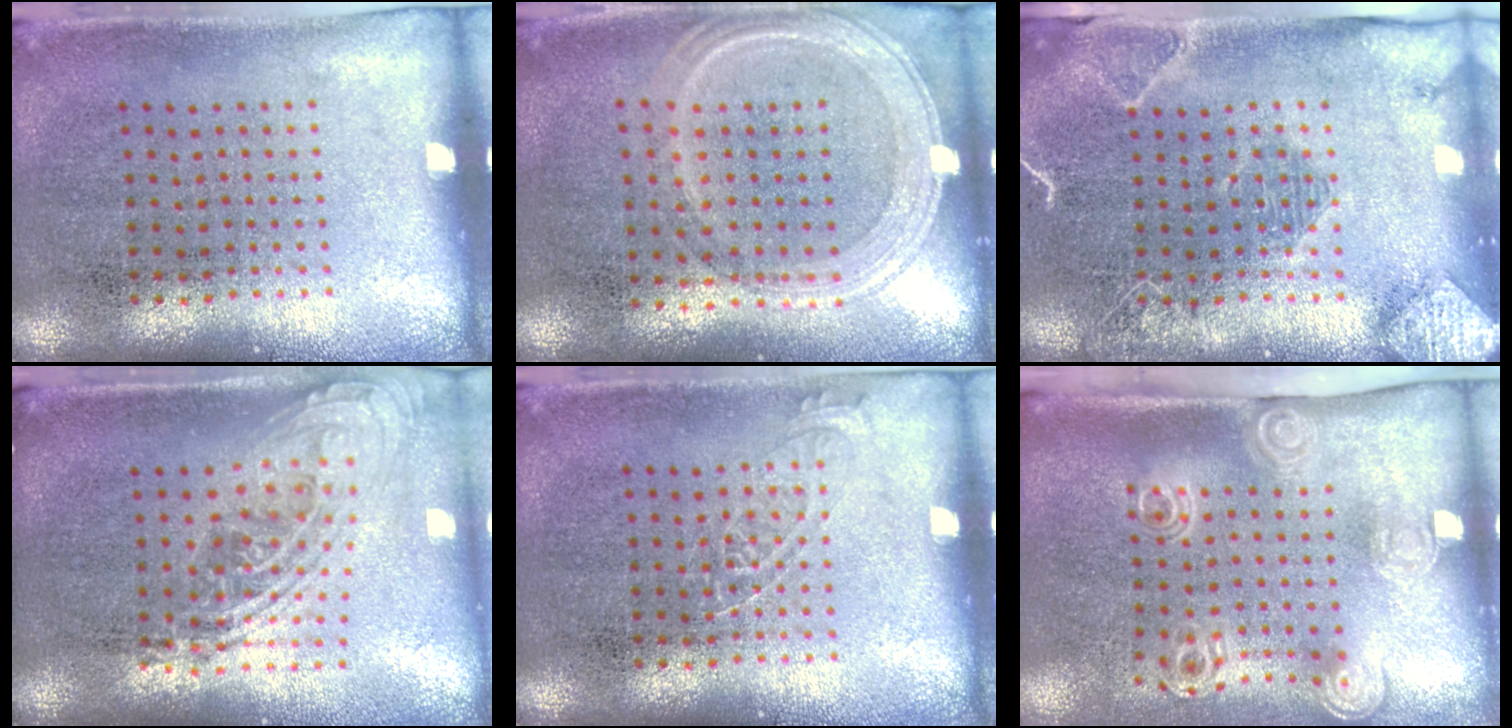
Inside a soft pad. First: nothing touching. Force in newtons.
{"total": 1.2, "press": 1.2, "slide": 0.4}
{"total": 2.1, "press": 2.0, "slide": 0.5}
{"total": 2.1, "press": 1.6, "slide": 1.4}
{"total": 1.0, "press": 1.0, "slide": 0.1}
{"total": 2.1, "press": 1.4, "slide": 1.6}